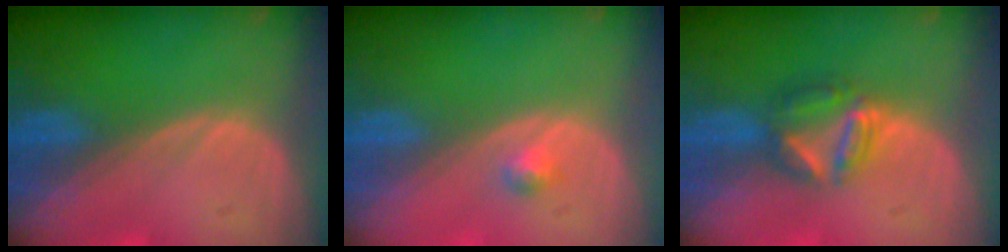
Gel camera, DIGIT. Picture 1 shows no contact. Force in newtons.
{"total": 1.5, "press": 1.3, "slide": 0.8}
{"total": 6.2, "press": 5.6, "slide": 2.7}